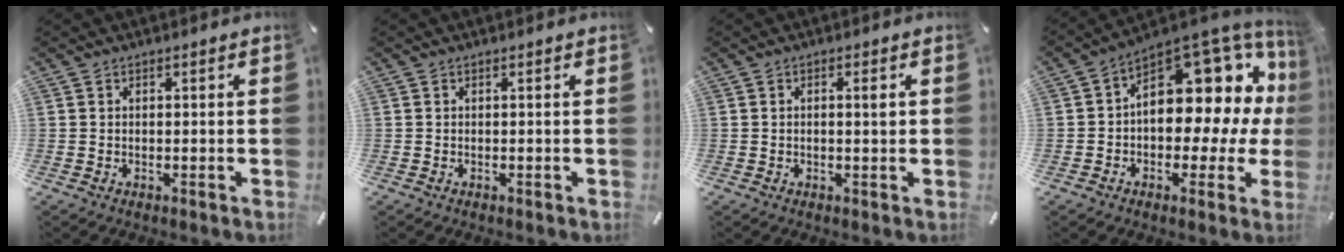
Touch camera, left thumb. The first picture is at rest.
{"total": 0.0}
{"total": 2.0, "force": [0.2, 0.5, 1.9], "torque": [-0.021, -0.005, -0.003]}
{"total": 15.3, "force": [5.4, 10.0, 10.3], "torque": [-0.108, -0.074, 0.087]}